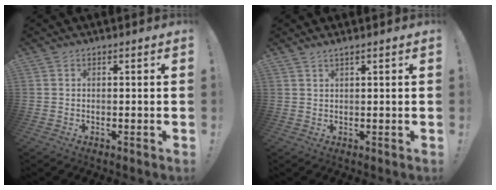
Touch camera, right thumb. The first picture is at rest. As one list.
[{"total": 1.3, "force": [1.0, -0.1, 0.8], "torque": [-0.017, -0.001, 0.018]}]